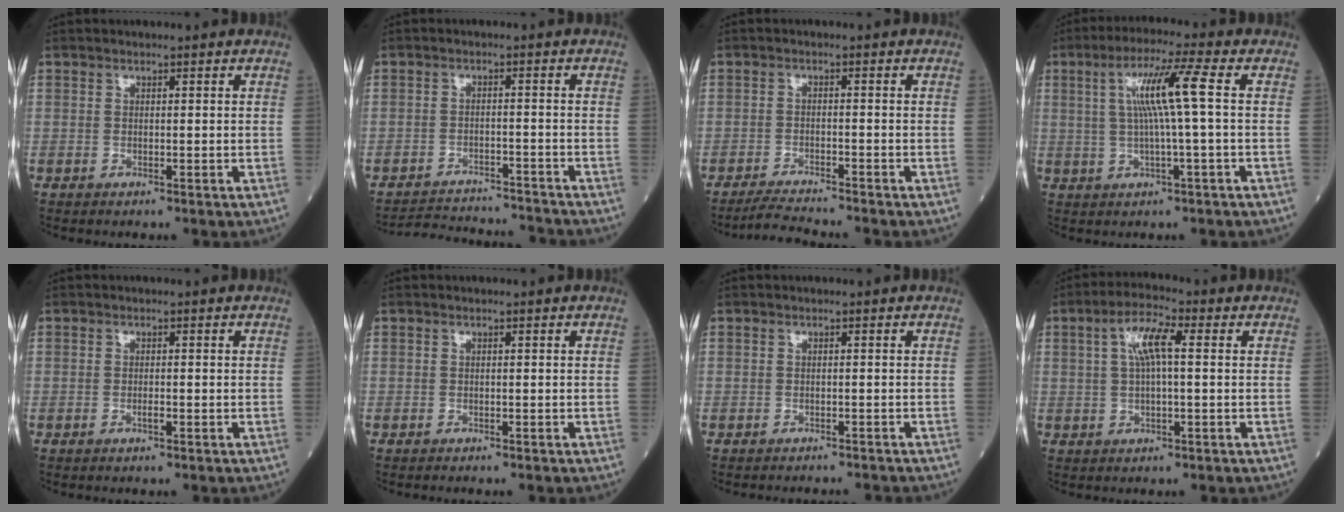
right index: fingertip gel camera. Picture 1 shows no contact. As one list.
[{"total": 10.4, "force": [-10.3, 0.9, 1.1], "torque": [-0.020, 0.008, -0.148]}, {"total": 4.2, "force": [-4.0, -0.9, 1.0], "torque": [-0.025, -0.021, -0.072]}, {"total": 8.2, "force": [1.2, -1.0, 8.0], "torque": [-0.153, 0.011, 0.024]}, {"total": 0.7, "force": [-0.3, 0.1, 0.6], "torque": [-0.013, 0.001, -0.005]}, {"total": 0.0}, {"total": 4.2, "force": [-3.9, 1.2, 0.6], "torque": [0.000, -0.005, -0.049]}, {"total": 6.0, "force": [1.3, 1.3, 5.7], "torque": [-0.115, 0.020, 0.024]}]